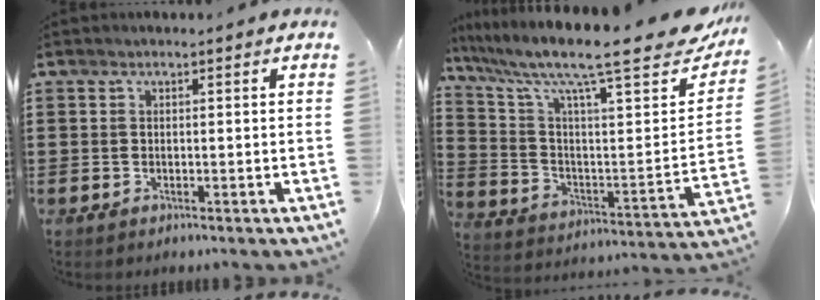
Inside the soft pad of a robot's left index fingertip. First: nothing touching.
{"total": 13.2, "force": [10.0, 1.6, 8.5], "torque": [-0.176, -0.068, 0.153]}